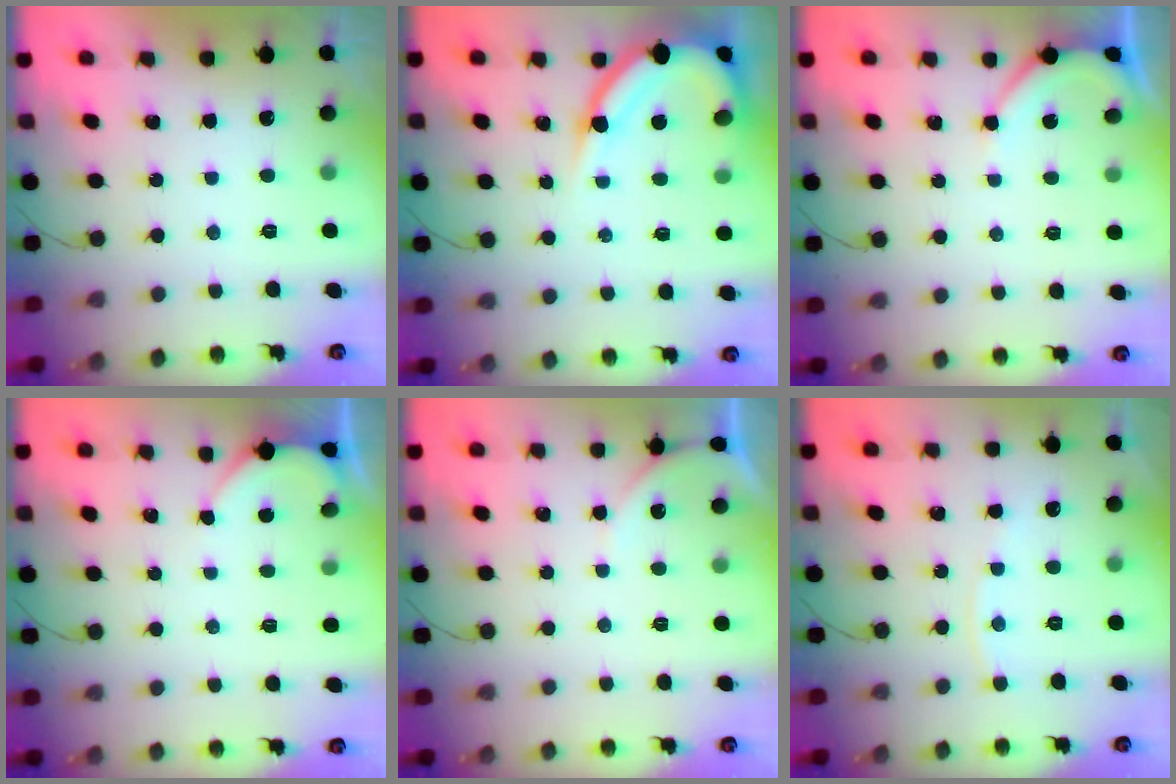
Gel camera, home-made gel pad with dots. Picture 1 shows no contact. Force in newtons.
{"total": 10.6, "press": 10.6, "slide": 0.8}
{"total": 4.9, "press": 4.9, "slide": 0.6}
{"total": 2.3, "press": 2.3, "slide": 0.3}
{"total": 4.5, "press": 4.5, "slide": 0.7}
{"total": 4.6, "press": 4.5, "slide": 0.7}